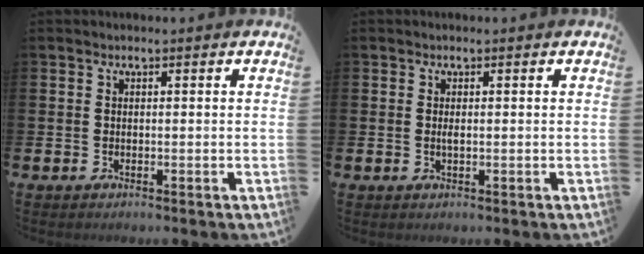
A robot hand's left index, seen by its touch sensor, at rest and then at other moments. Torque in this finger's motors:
{"motor_torque": [0.34, -0.03, 0.00, 0.03]}